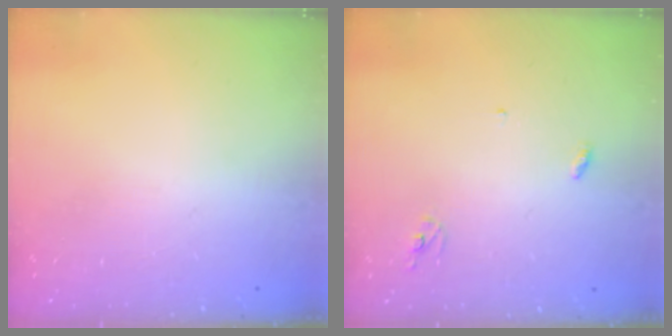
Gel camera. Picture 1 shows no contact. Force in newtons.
{"total": 2.8, "press": 2.8, "slide": 0.2}